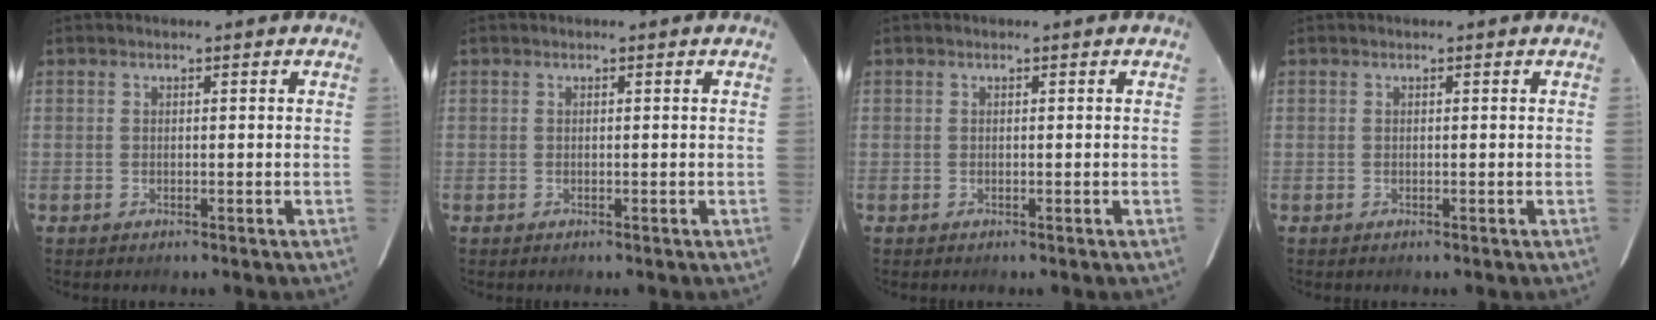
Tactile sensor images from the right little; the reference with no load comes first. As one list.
[{"total": 0.0}, {"total": 0.0}, {"total": 0.0}]